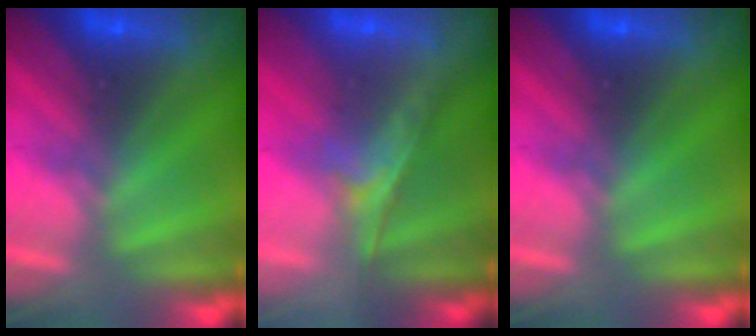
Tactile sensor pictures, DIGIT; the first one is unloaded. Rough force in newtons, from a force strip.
{"total": 1.9}
{"total": 0.0}